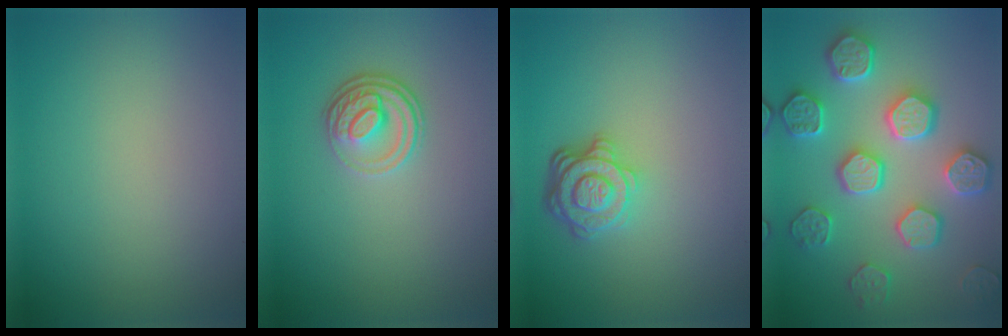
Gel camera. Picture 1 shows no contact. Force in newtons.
{"total": 2.8, "press": 2.3, "slide": 1.7}
{"total": 4.3, "press": 3.3, "slide": 2.7}
{"total": 5.5, "press": 5.4, "slide": 1.2}